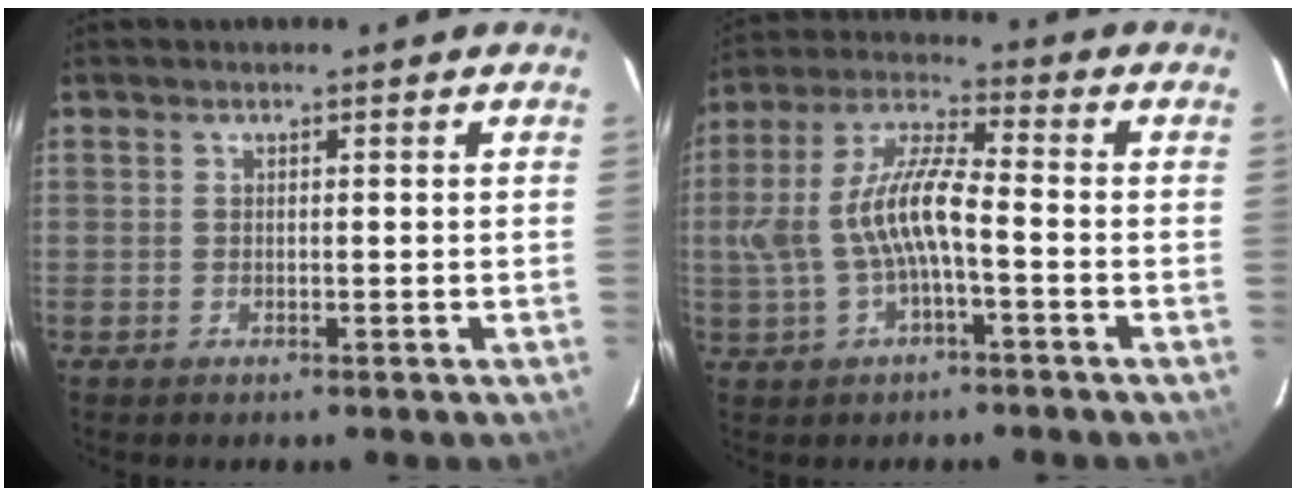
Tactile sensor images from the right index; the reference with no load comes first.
{"total": 11.3, "force": [-2.0, 3.6, 10.6], "torque": [-0.223, 0.013, -0.033]}